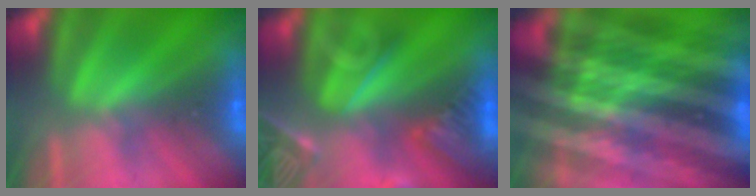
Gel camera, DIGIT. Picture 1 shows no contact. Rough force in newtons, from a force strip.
{"total": 7.4}
{"total": 8.5}